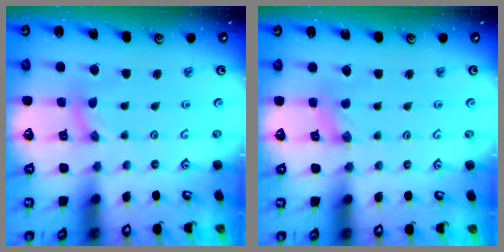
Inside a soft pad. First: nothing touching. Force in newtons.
{"total": 0.0}